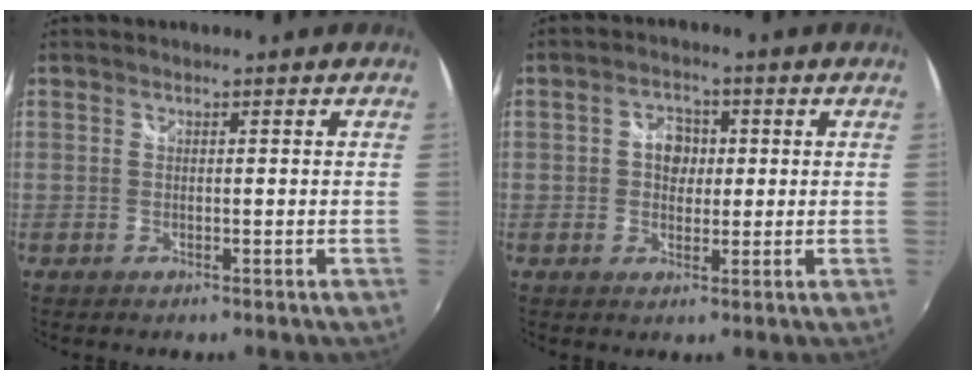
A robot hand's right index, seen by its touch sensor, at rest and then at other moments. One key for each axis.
{"total": 4.5, "fx": 0.4, "fy": 3.8, "fz": 2.5, "tx": -0.039, "ty": 0.012, "tz": 0.006}